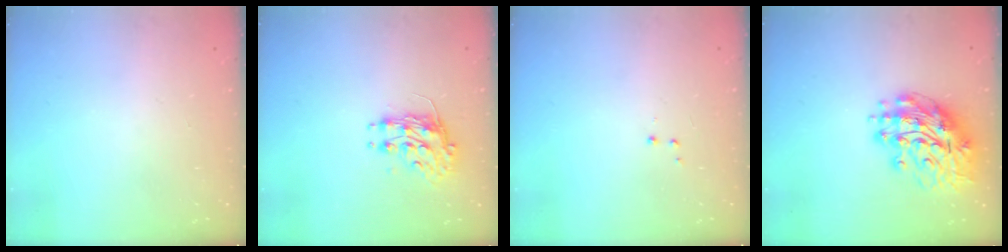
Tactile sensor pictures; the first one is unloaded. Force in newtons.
{"total": 8.4, "press": 8.4, "slide": 0.3}
{"total": 2.9, "press": 2.8, "slide": 0.7}
{"total": 14.3, "press": 14.2, "slide": 1.9}